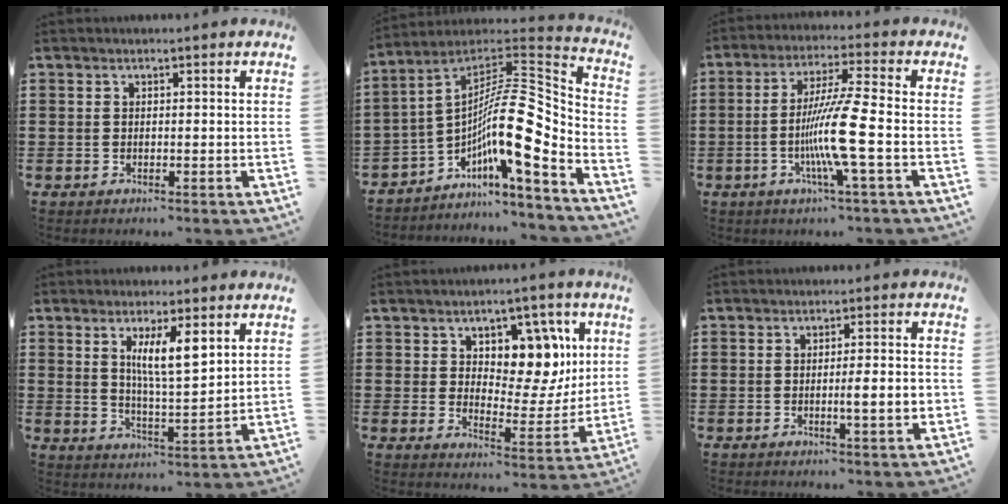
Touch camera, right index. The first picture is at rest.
{"total": 14.4, "force": [-3.1, 3.8, 13.6], "torque": [-0.236, -0.030, -0.070]}
{"total": 9.8, "force": [-2.7, -0.5, 9.4], "torque": [-0.189, -0.019, -0.058]}
{"total": 7.1, "force": [3.2, 1.5, 6.1], "torque": [-0.121, 0.001, 0.051]}
{"total": 8.4, "force": [4.5, 5.4, 4.5], "torque": [-0.076, -0.023, 0.076]}
{"total": 4.3, "force": [-0.8, 0.0, 4.2], "torque": [-0.070, -0.008, -0.014]}